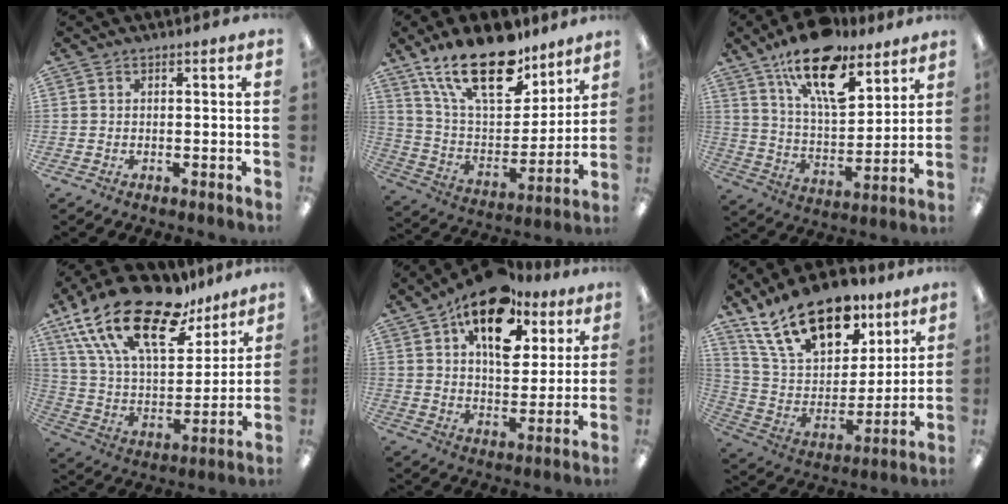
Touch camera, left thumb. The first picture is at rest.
{"total": 23.2, "force": [15.8, 10.4, 13.4], "torque": [-0.246, -0.086, 0.278]}
{"total": 18.6, "force": [12.6, 7.9, 11.3], "torque": [-0.187, -0.064, 0.217]}
{"total": 24.6, "force": [16.3, 10.9, 14.8], "torque": [-0.281, -0.096, 0.285]}
{"total": 17.2, "force": [10.2, 9.4, 10.3], "torque": [-0.154, -0.046, 0.176]}
{"total": 23.1, "force": [14.7, 12.0, 13.2], "torque": [-0.240, -0.072, 0.265]}